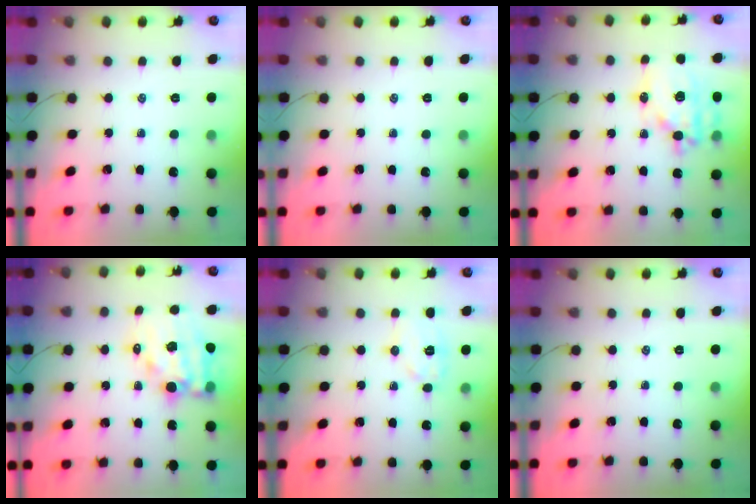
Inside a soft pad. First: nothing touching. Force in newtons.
{"total": 0.0}
{"total": 17.6, "press": 17.2, "slide": 3.4}
{"total": 13.3, "press": 12.8, "slide": 3.4}
{"total": 7.9, "press": 7.9, "slide": 0.5}
{"total": 0.0}